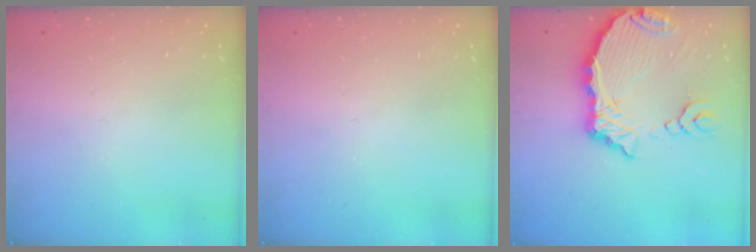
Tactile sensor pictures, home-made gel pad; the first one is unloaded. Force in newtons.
{"total": 0.0}
{"total": 12.4, "press": 12.3, "slide": 1.5}